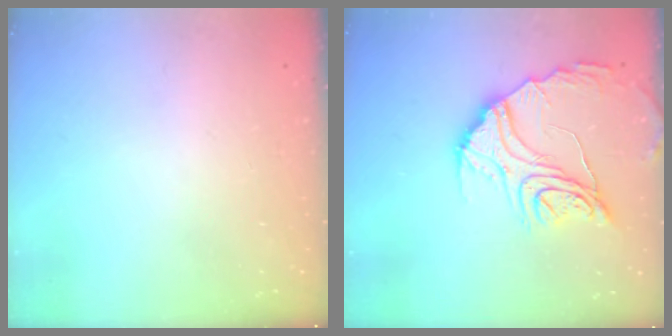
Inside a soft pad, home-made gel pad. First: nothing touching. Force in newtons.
{"total": 15.0, "press": 14.9, "slide": 1.4}